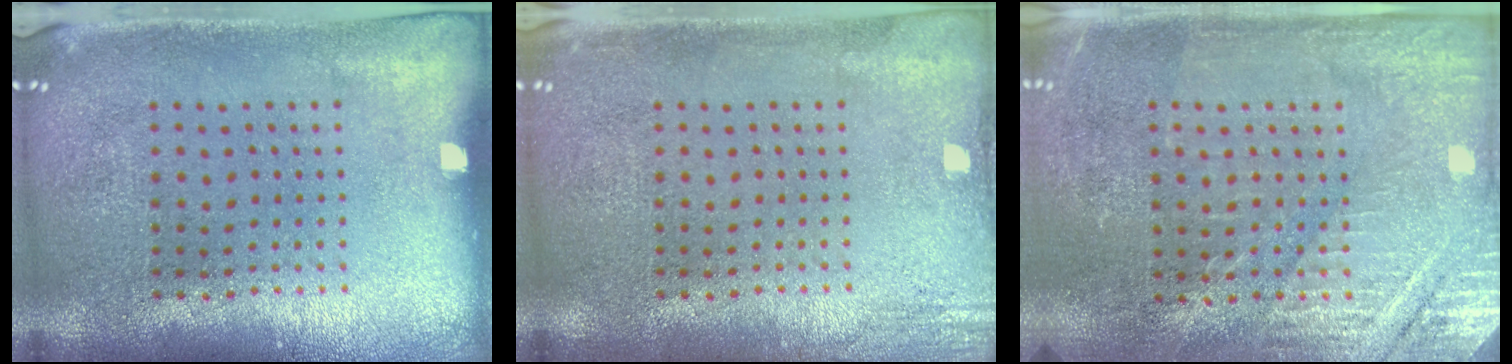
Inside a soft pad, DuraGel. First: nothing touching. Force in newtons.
{"total": 1.8, "press": 1.8, "slide": 0.2}
{"total": 2.9, "press": 2.9, "slide": 0.2}